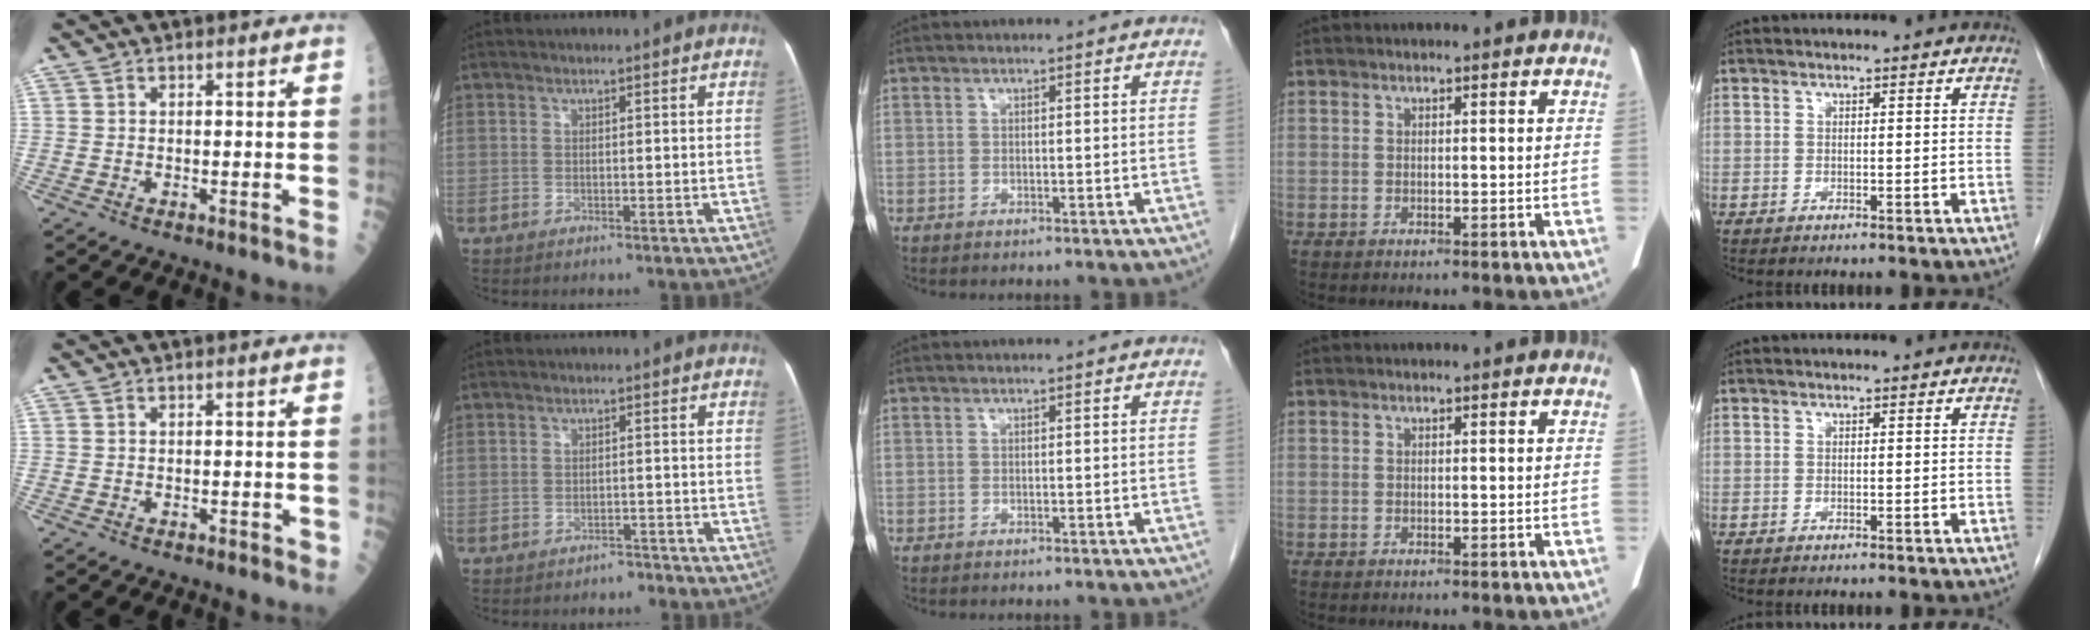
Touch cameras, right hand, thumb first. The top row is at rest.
{"thumb": {"total": 0.6, "force": [-0.3, 0.4, 0.3], "torque": [-0.001, 0.002, -0.004]}, "index": {"total": 1.8, "force": [-1.4, 1.2, -0.2], "torque": [0.000, 0.007, -0.023]}}